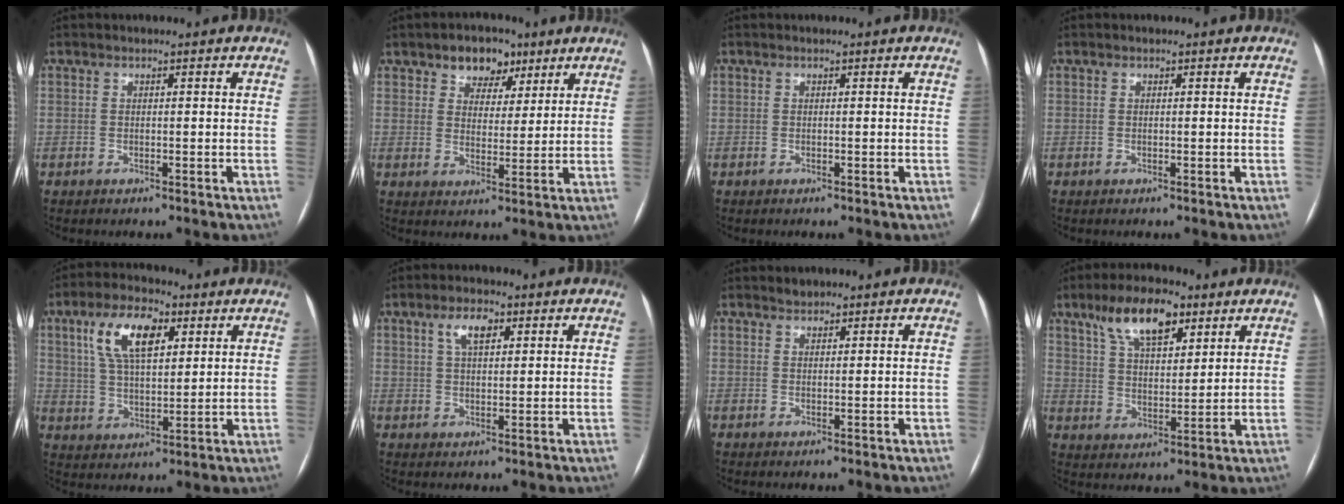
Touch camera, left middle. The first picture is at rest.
{"total": 6.5, "force": [4.0, 4.3, 2.6], "torque": [-0.033, 0.016, 0.065]}
{"total": 0.0}
{"total": 0.0}
{"total": 10.7, "force": [4.6, 4.6, 8.5], "torque": [-0.167, 0.021, 0.086]}
{"total": 4.4, "force": [2.1, 1.8, 3.4], "torque": [-0.068, 0.011, 0.039]}
{"total": 1.1, "force": [1.0, 0.5, 0.1], "torque": [-0.002, 0.003, 0.016]}
{"total": 10.5, "force": [6.4, 4.1, 7.2], "torque": [-0.134, 0.018, 0.118]}